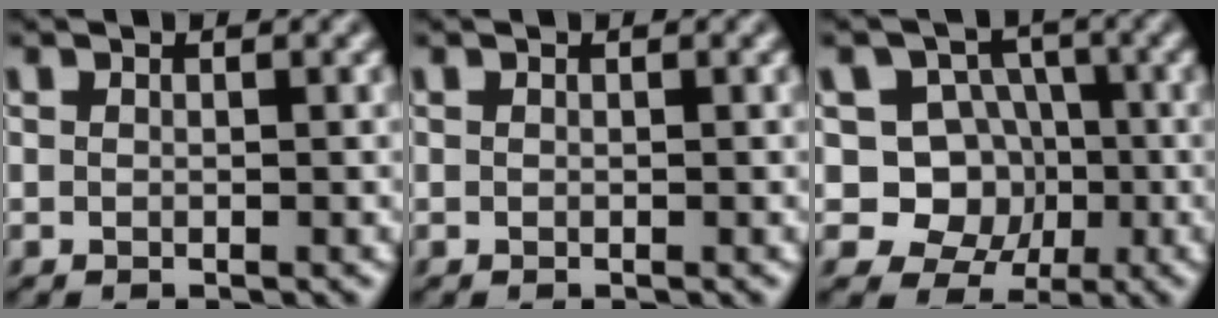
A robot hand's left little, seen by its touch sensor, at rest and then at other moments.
{"total": 0.0}
{"total": 7.1, "force": [-0.7, 6.4, 3.0], "torque": [-0.029, 0.011, -0.041]}